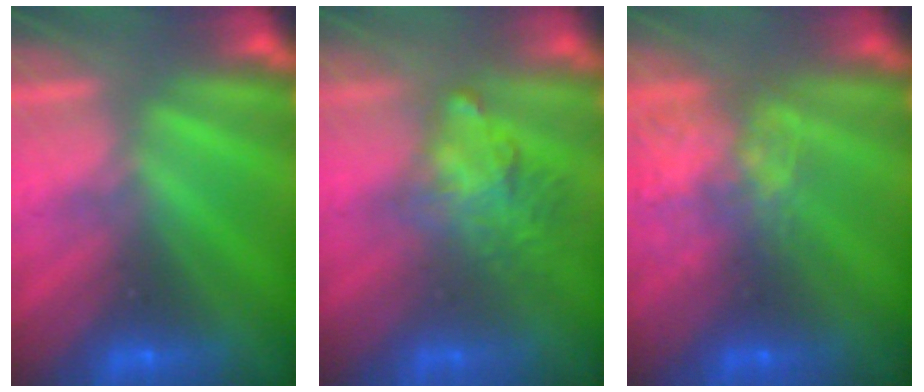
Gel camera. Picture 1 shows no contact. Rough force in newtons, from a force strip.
{"total": 3.5}
{"total": 7.3}